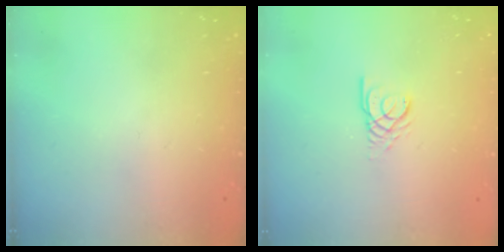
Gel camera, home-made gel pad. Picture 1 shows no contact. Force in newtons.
{"total": 2.6, "press": 2.6, "slide": 0.1}